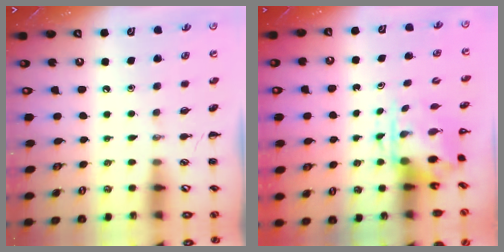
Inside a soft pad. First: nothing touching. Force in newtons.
{"total": 3.9, "press": 3.8, "slide": 0.9}